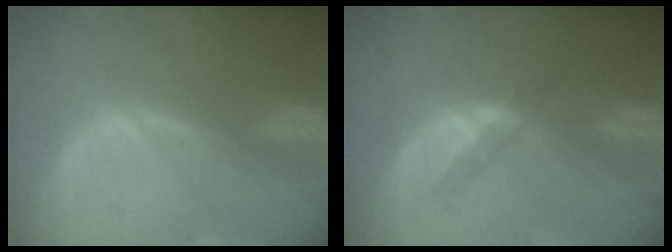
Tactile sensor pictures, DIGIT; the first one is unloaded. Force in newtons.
{"total": 2.4, "press": 2.2, "slide": 1.1}